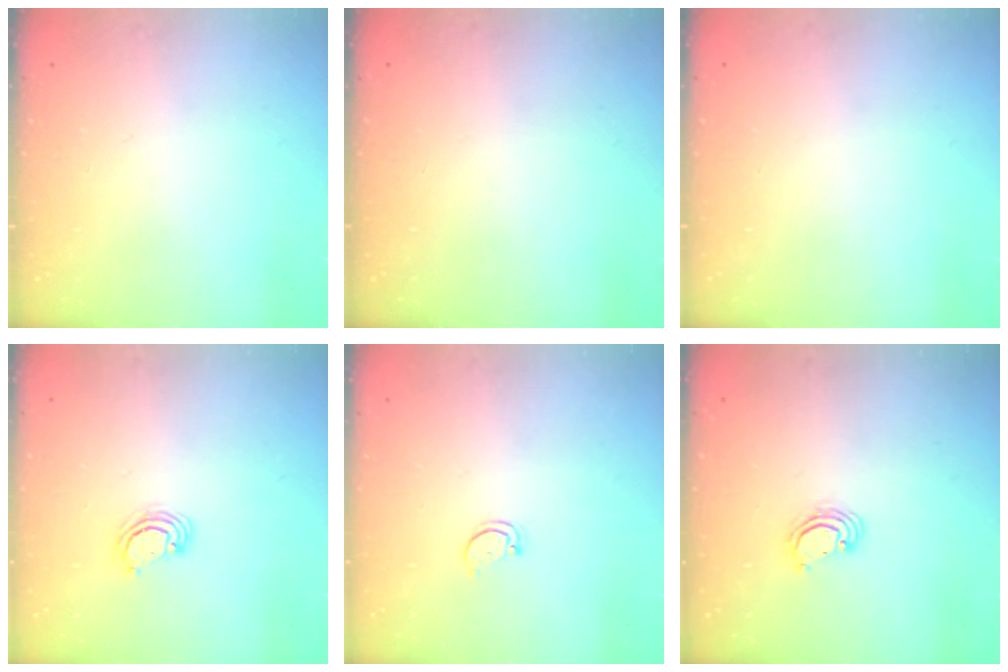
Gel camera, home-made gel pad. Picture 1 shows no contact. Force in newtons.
{"total": 0.0}
{"total": 0.0}
{"total": 3.2, "press": 3.1, "slide": 0.3}
{"total": 2.6, "press": 2.5, "slide": 0.4}
{"total": 2.8, "press": 2.8, "slide": 0.2}